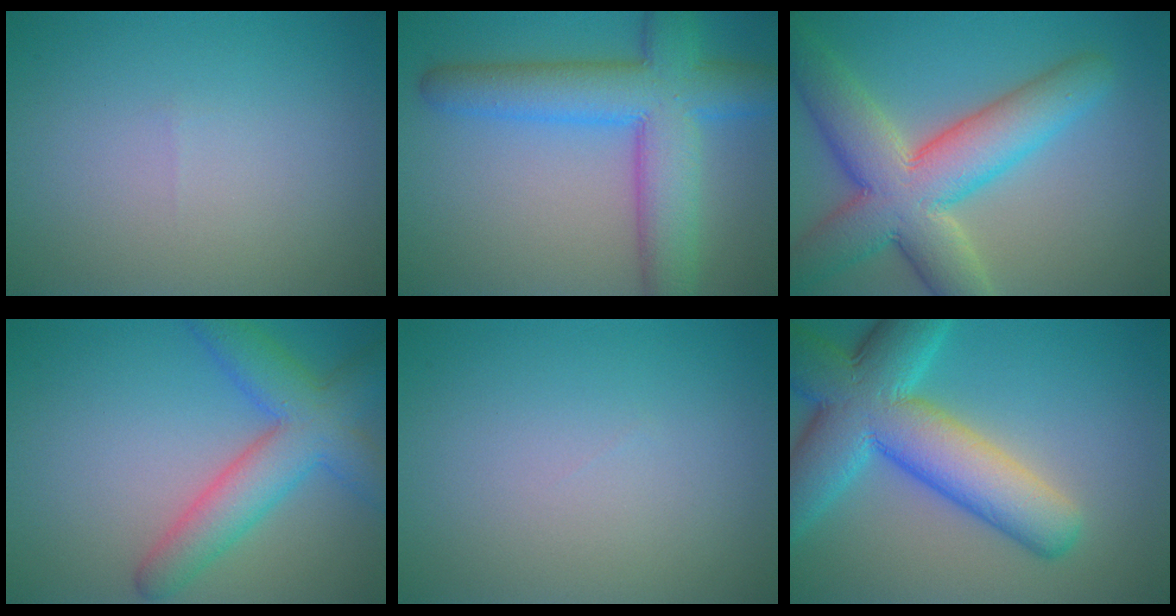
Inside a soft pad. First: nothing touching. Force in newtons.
{"total": 9.2, "press": 9.2, "slide": 0.2}
{"total": 10.2, "press": 10.2, "slide": 0.5}
{"total": 6.6, "press": 6.5, "slide": 0.3}
{"total": 0.0}
{"total": 11.1, "press": 11.1, "slide": 0.5}